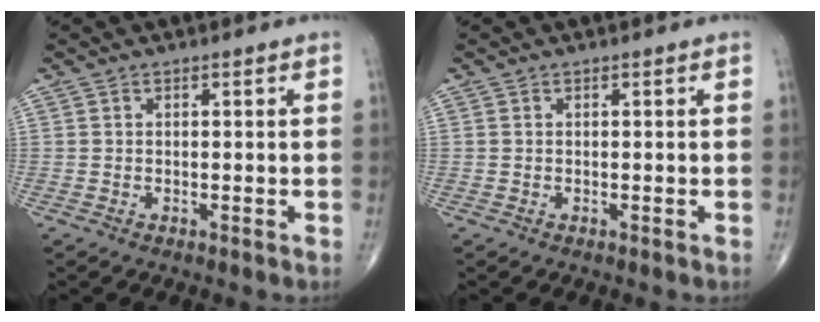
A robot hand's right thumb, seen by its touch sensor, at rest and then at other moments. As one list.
[{"total": 0.0}]